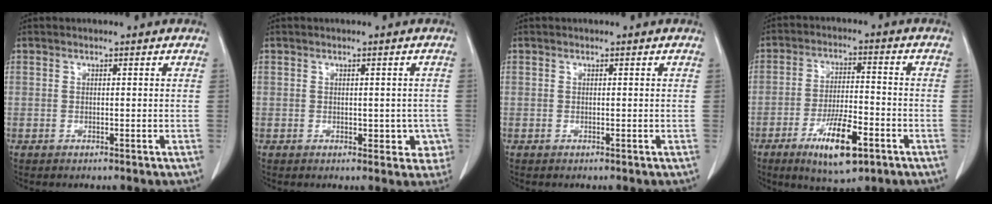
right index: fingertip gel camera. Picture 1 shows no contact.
{"total": 3.7, "force": [-0.7, 2.5, 2.7], "torque": [-0.010, 0.006, -0.002]}
{"total": 0.0}
{"total": 10.2, "force": [-5.2, 2.5, 8.4], "torque": [-0.154, -0.010, -0.083]}